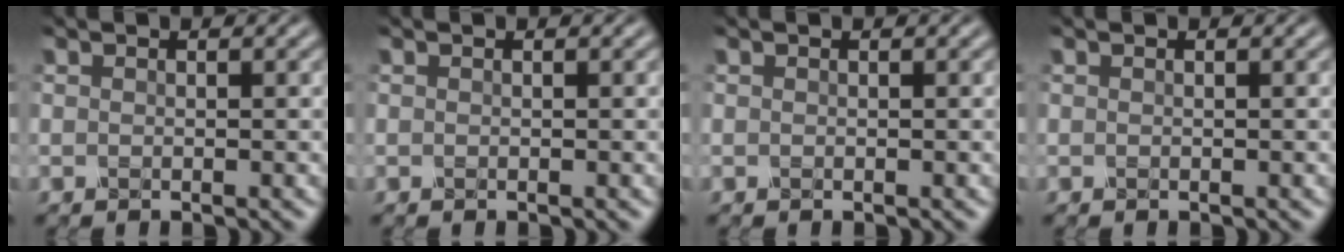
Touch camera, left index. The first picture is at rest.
{"total": 0.0}
{"total": 0.0}
{"total": 0.0}